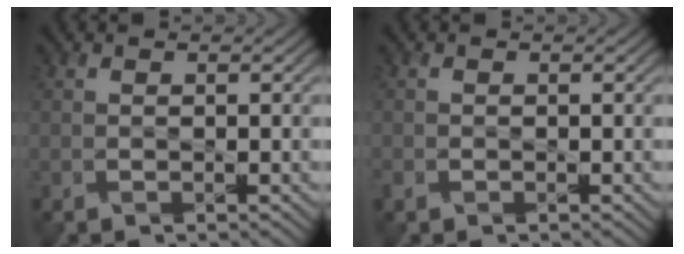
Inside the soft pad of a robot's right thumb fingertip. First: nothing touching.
{"total": 0.8, "force": [-0.4, 0.6, 0.2], "torque": [-0.007, -0.002, -0.011]}